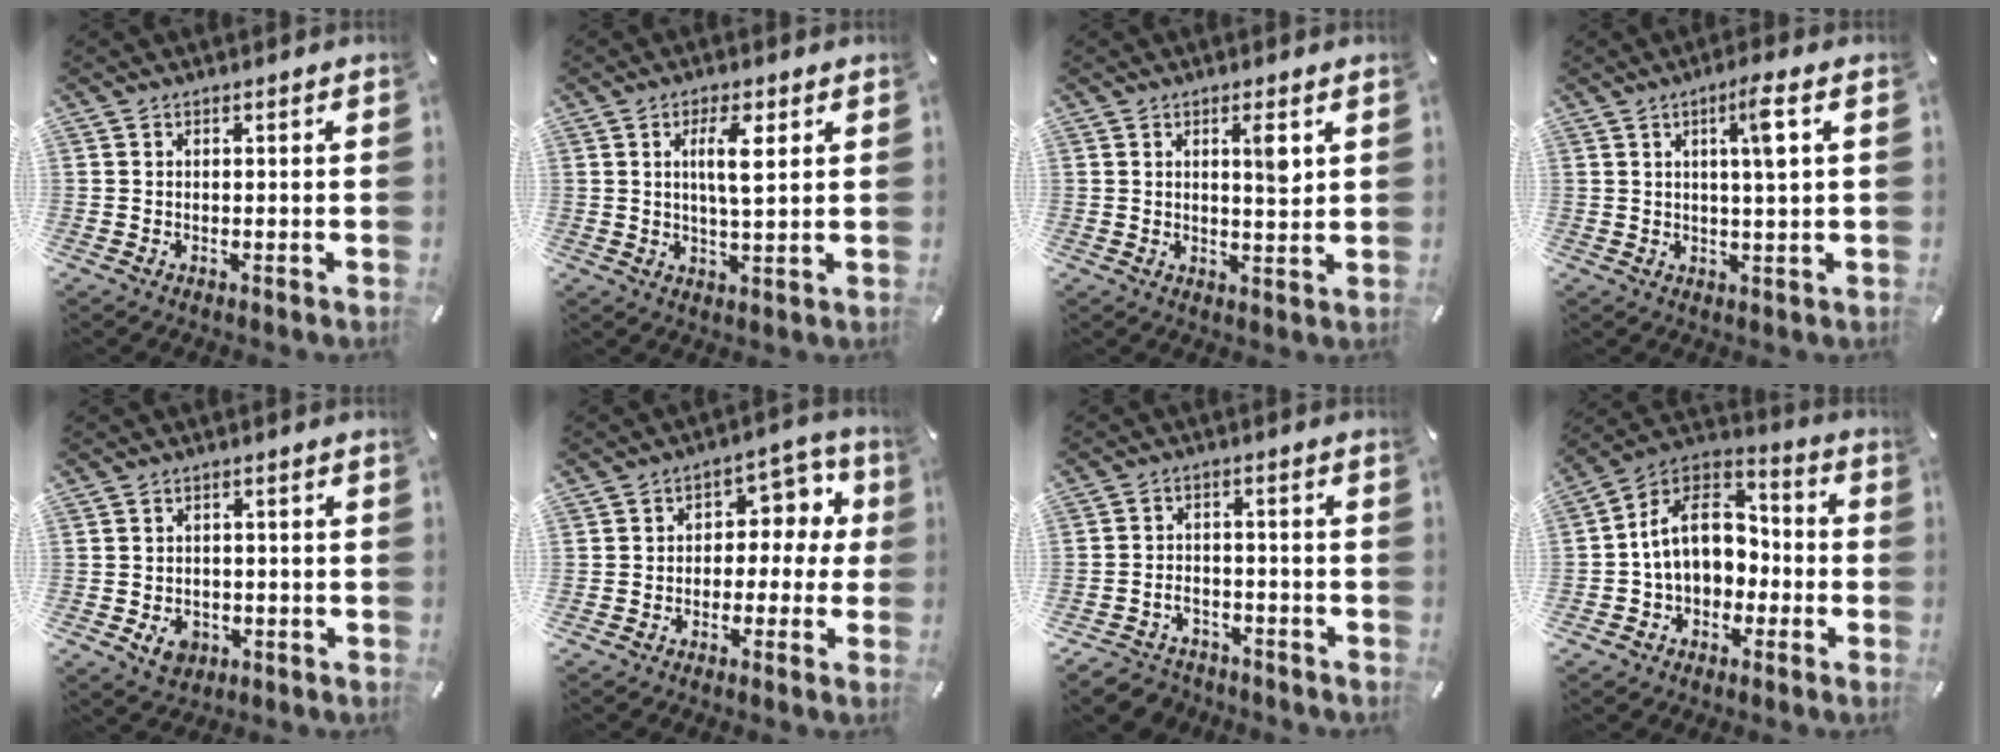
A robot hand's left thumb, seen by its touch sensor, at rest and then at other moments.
{"total": 7.5, "force": [2.3, 2.0, 6.8], "torque": [-0.123, -0.008, 0.030]}
{"total": 4.8, "force": [1.9, 0.9, 4.3], "torque": [-0.066, -0.007, 0.024]}
{"total": 6.3, "force": [2.0, 0.5, 6.0], "torque": [-0.102, -0.007, 0.026]}
{"total": 5.1, "force": [-1.8, 4.1, 2.5], "torque": [-0.035, 0.000, -0.035]}
{"total": 7.7, "force": [0.7, 5.9, 4.9], "torque": [-0.067, 0.002, 0.007]}
{"total": 4.7, "force": [-3.0, 3.3, 1.4], "torque": [-0.034, 0.008, -0.060]}
{"total": 13.3, "force": [-1.0, 10.7, 7.9], "torque": [-0.152, 0.013, -0.016]}